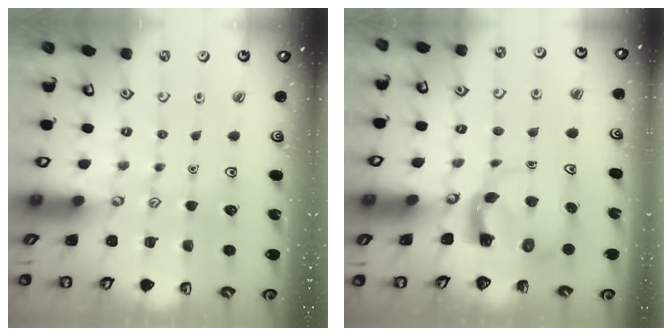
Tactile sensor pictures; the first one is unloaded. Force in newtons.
{"total": 3.9, "press": 3.8, "slide": 0.7}